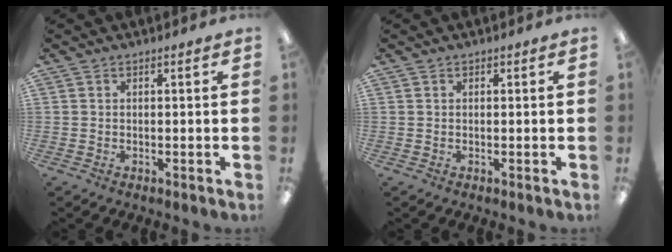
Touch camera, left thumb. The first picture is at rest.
{"total": 0.0}